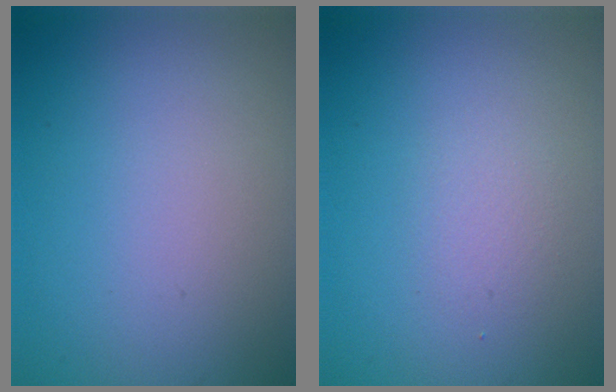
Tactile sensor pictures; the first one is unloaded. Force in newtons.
{"total": 1.2, "press": 1.2, "slide": 0.0}